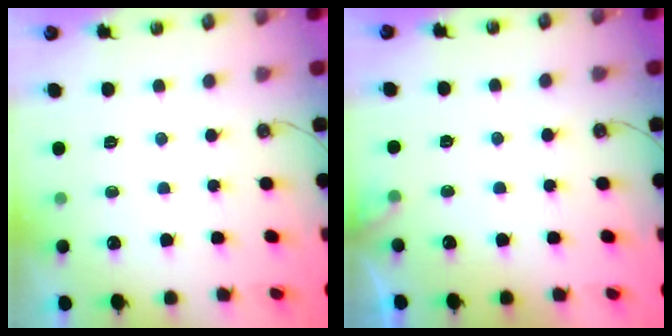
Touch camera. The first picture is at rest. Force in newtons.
{"total": 5.0, "press": 5.0, "slide": 0.3}